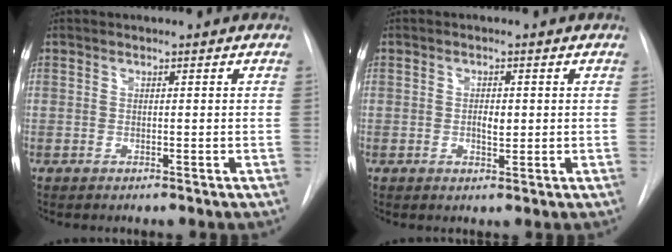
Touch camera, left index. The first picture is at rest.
{"total": 1.9, "force": [-0.3, 0.9, 1.7], "torque": [-0.028, -0.004, -0.005]}